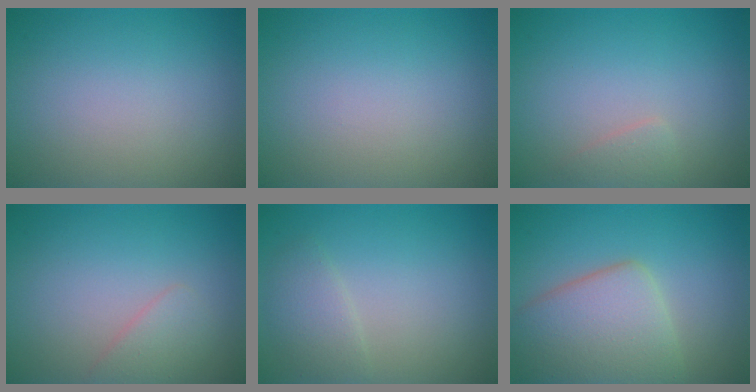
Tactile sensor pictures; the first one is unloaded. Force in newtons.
{"total": 0.0}
{"total": 1.0, "press": 1.0, "slide": 0.1}
{"total": 1.6, "press": 1.6, "slide": 0.0}
{"total": 1.9, "press": 1.9, "slide": 0.1}
{"total": 6.5, "press": 6.4, "slide": 0.4}